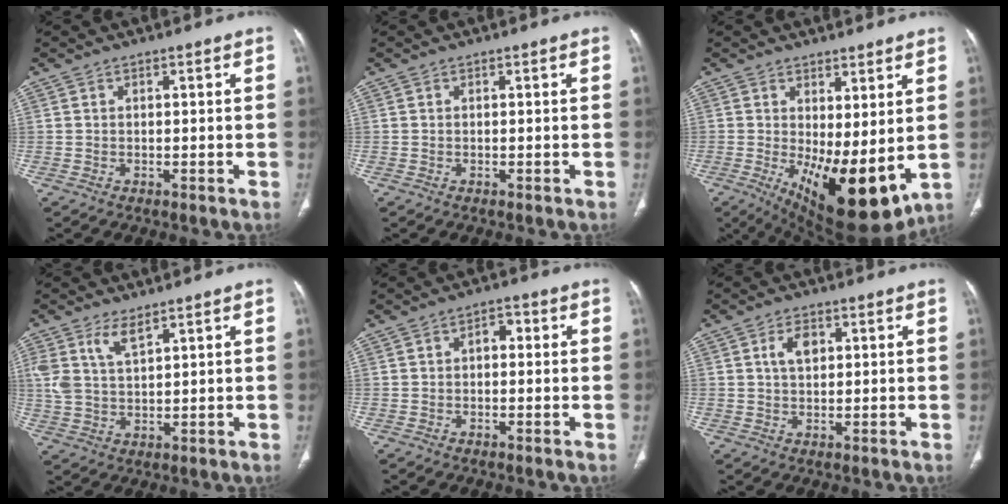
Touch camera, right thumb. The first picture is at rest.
{"total": 0.0}
{"total": 14.8, "force": [-1.0, 5.8, 13.6], "torque": [-0.212, -0.033, 0.007]}
{"total": 5.7, "force": [3.4, 2.3, 4.0], "torque": [-0.086, -0.013, 0.077]}
{"total": 2.6, "force": [0.1, 1.7, 2.0], "torque": [-0.018, 0.011, -0.007]}
{"total": 3.7, "force": [1.1, 2.4, 2.7], "torque": [-0.044, 0.002, 0.020]}